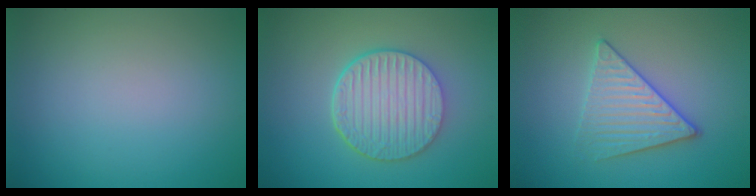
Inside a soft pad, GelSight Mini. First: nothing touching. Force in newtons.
{"total": 6.3, "press": 4.7, "slide": 4.1}
{"total": 3.5, "press": 3.4, "slide": 1.1}